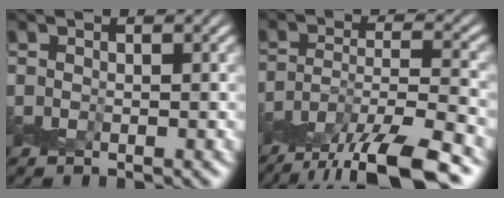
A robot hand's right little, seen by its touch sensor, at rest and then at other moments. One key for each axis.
{"total": 10.5, "fx": -7.9, "fy": 2.8, "fz": 6.3, "tx": -0.111, "ty": -0.019, "tz": -0.133}